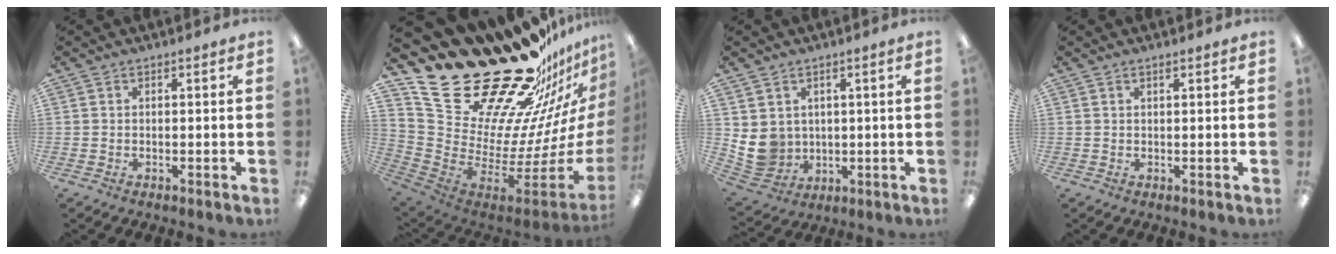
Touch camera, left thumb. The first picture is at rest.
{"total": 34.7, "force": [26.3, 15.0, 16.8], "torque": [-0.194, -0.245, 0.523]}
{"total": 6.4, "force": [2.0, 5.8, 1.5], "torque": [-0.035, -0.005, 0.045]}
{"total": 0.6, "force": [0.6, 0.1, 0.2], "torque": [-0.005, 0.001, 0.011]}